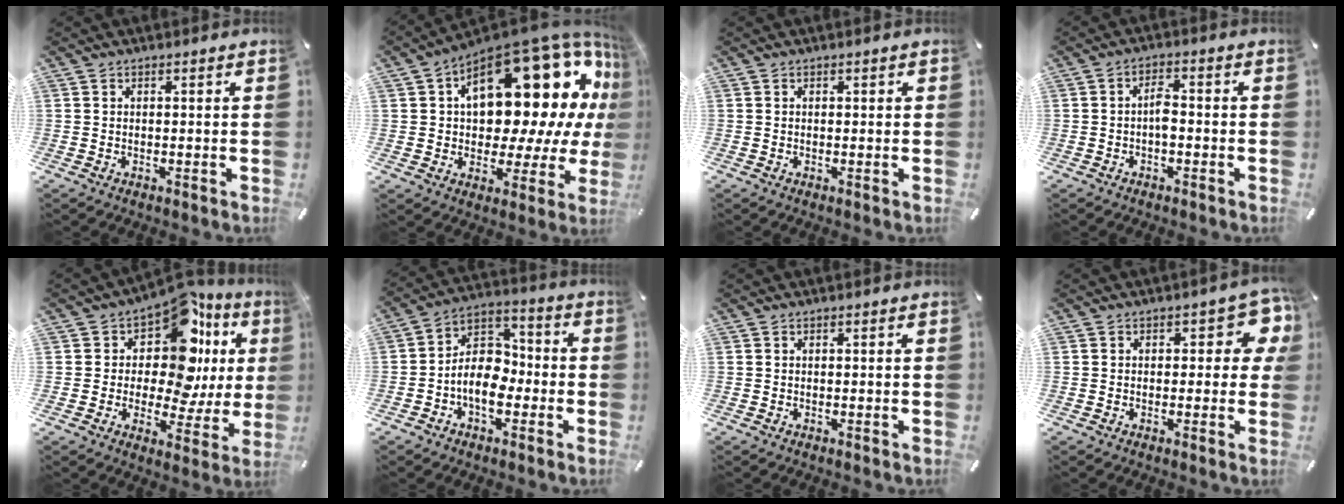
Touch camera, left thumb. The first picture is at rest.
{"total": 26.8, "force": [9.1, 14.2, 20.8], "torque": [-0.301, -0.077, 0.158]}
{"total": 0.5, "force": [-0.1, 0.4, 0.3], "torque": [-0.006, 0.001, -0.003]}
{"total": 3.8, "force": [-1.0, 1.9, 3.1], "torque": [-0.058, 0.010, -0.018]}
{"total": 14.5, "force": [6.5, 7.9, 10.2], "torque": [-0.145, -0.071, 0.107]}
{"total": 10.5, "force": [-3.4, 7.9, 6.0], "torque": [-0.120, 0.022, -0.062]}
{"total": 0.0}
{"total": 7.6, "force": [2.0, 4.2, 6.1], "torque": [-0.068, -0.006, 0.030]}